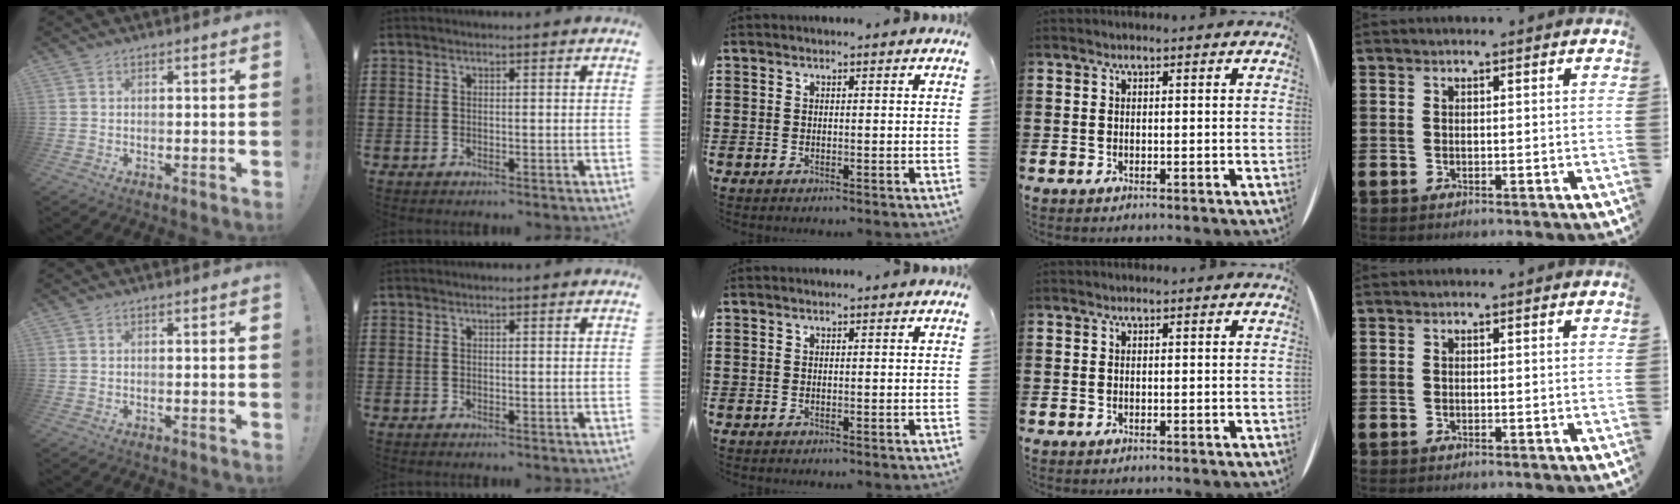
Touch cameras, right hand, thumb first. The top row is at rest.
{}